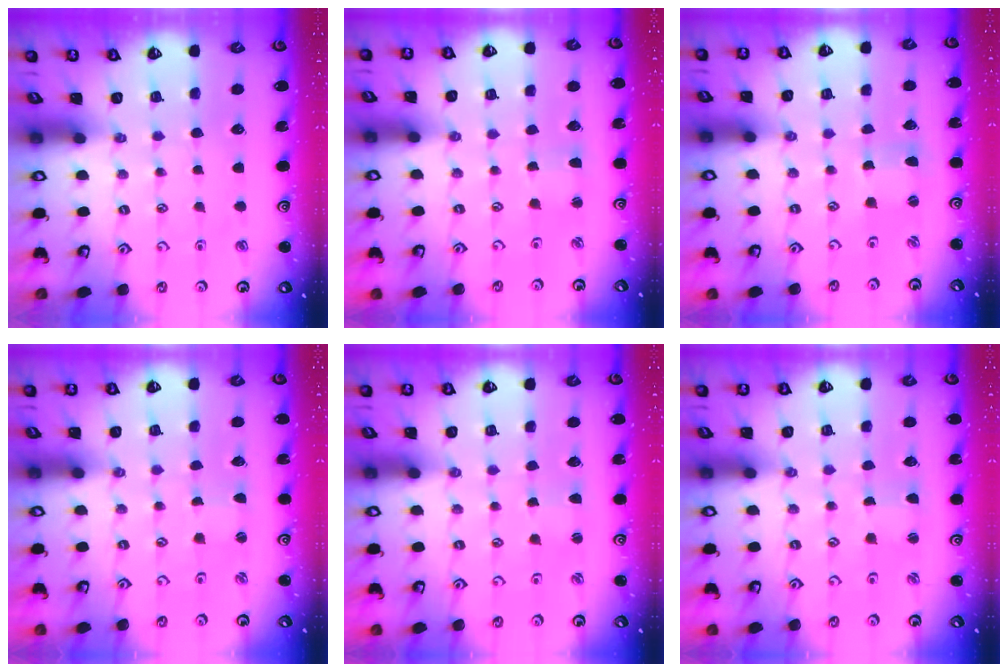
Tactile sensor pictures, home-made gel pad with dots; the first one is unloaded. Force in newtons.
{"total": 2.5, "press": 2.5, "slide": 0.3}
{"total": 0.7, "press": 0.7, "slide": 0.2}
{"total": 0.7, "press": 0.7, "slide": 0.2}
{"total": 1.6, "press": 1.6, "slide": 0.3}
{"total": 1.4, "press": 1.3, "slide": 0.2}